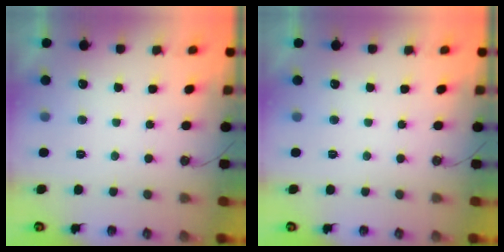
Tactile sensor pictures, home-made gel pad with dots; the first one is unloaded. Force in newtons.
{"total": 0.0}